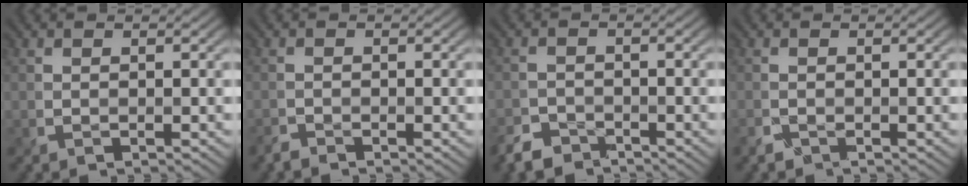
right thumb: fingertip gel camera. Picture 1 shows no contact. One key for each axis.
{"total": 1.4, "fx": -1.4, "fy": 0.1, "fz": 0.0, "tx": -0.003, "ty": -0.005, "tz": -0.030}
{"total": 3.3, "fx": -3.0, "fy": 1.2, "fz": 0.5, "tx": -0.009, "ty": -0.007, "tz": -0.066}
{"total": 1.4, "fx": -1.0, "fy": 0.6, "fz": 0.6, "tx": -0.021, "ty": -0.011, "tz": -0.021}